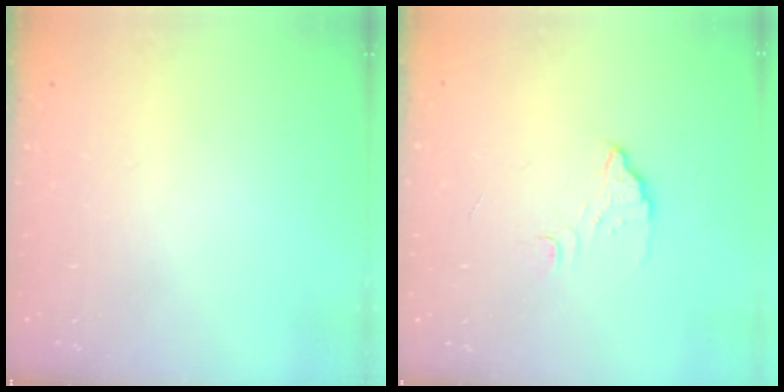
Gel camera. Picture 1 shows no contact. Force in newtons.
{"total": 3.5, "press": 3.5, "slide": 0.3}